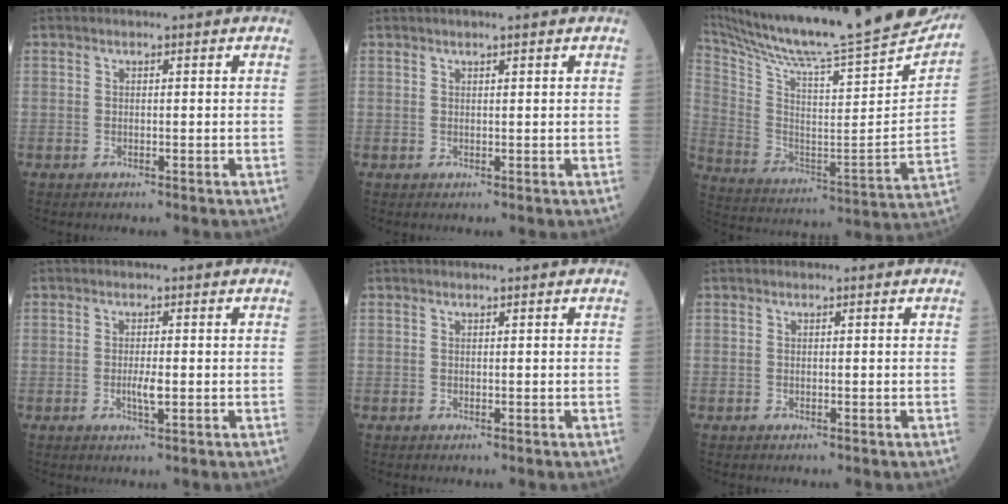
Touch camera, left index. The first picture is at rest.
{"total": 1.6, "force": [1.2, 0.0, 1.0], "torque": [-0.016, 0.013, 0.021]}
{"total": 32.9, "force": [29.7, 2.1, 13.9], "torque": [-0.257, -0.104, 0.421]}
{"total": 2.2, "force": [-0.4, 0.3, 2.2], "torque": [-0.046, -0.002, -0.005]}
{"total": 0.0}
{"total": 0.0}